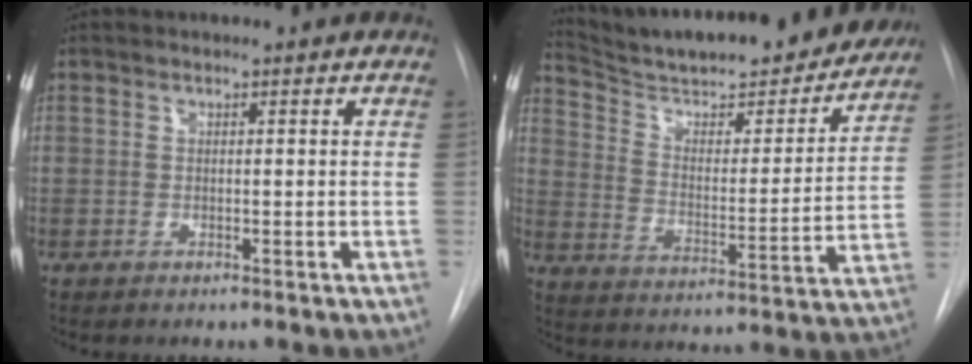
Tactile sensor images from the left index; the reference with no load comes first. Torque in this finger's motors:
{"motor_torque": [-0.30, -1.19, 0.24, 0.06]}